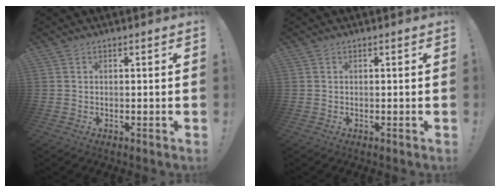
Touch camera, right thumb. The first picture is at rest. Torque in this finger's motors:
{"motor_torque": [-0.02, 0.02, 0.00, 0.00, 0.00]}